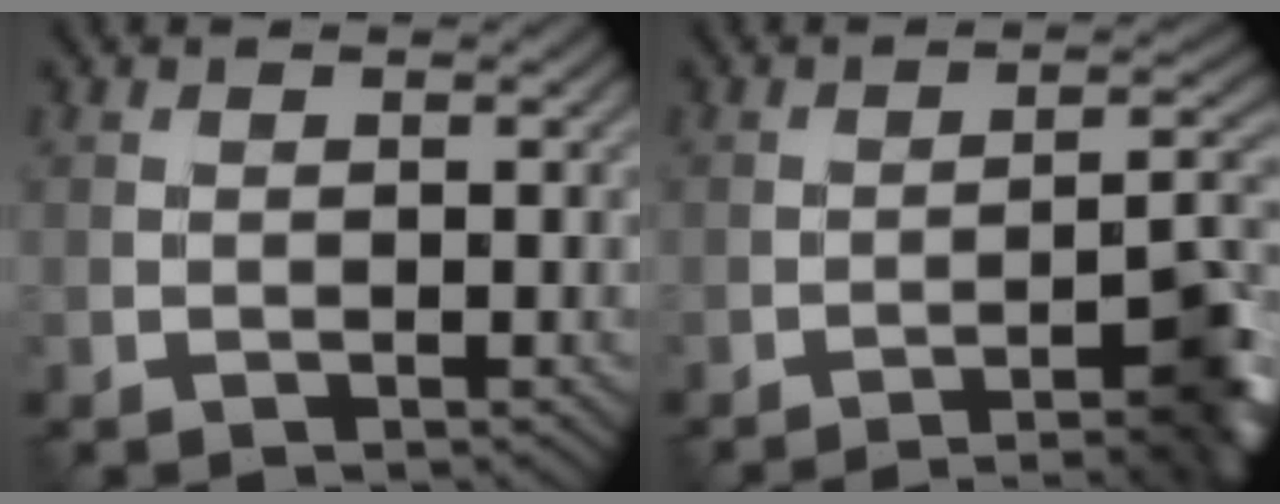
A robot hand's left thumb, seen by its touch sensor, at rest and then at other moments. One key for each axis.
{"total": 8.6, "fx": -5.1, "fy": 1.7, "fz": 6.7, "tx": -0.081, "ty": 0.009, "tz": -0.073}